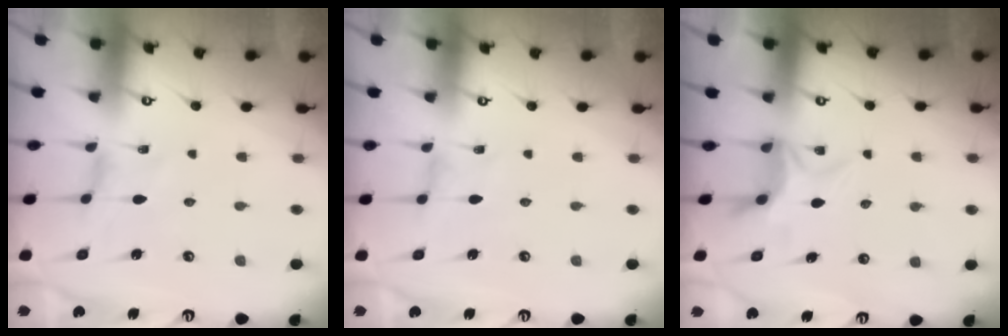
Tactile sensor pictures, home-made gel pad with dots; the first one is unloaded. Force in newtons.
{"total": 0.0}
{"total": 5.6, "press": 5.5, "slide": 1.2}